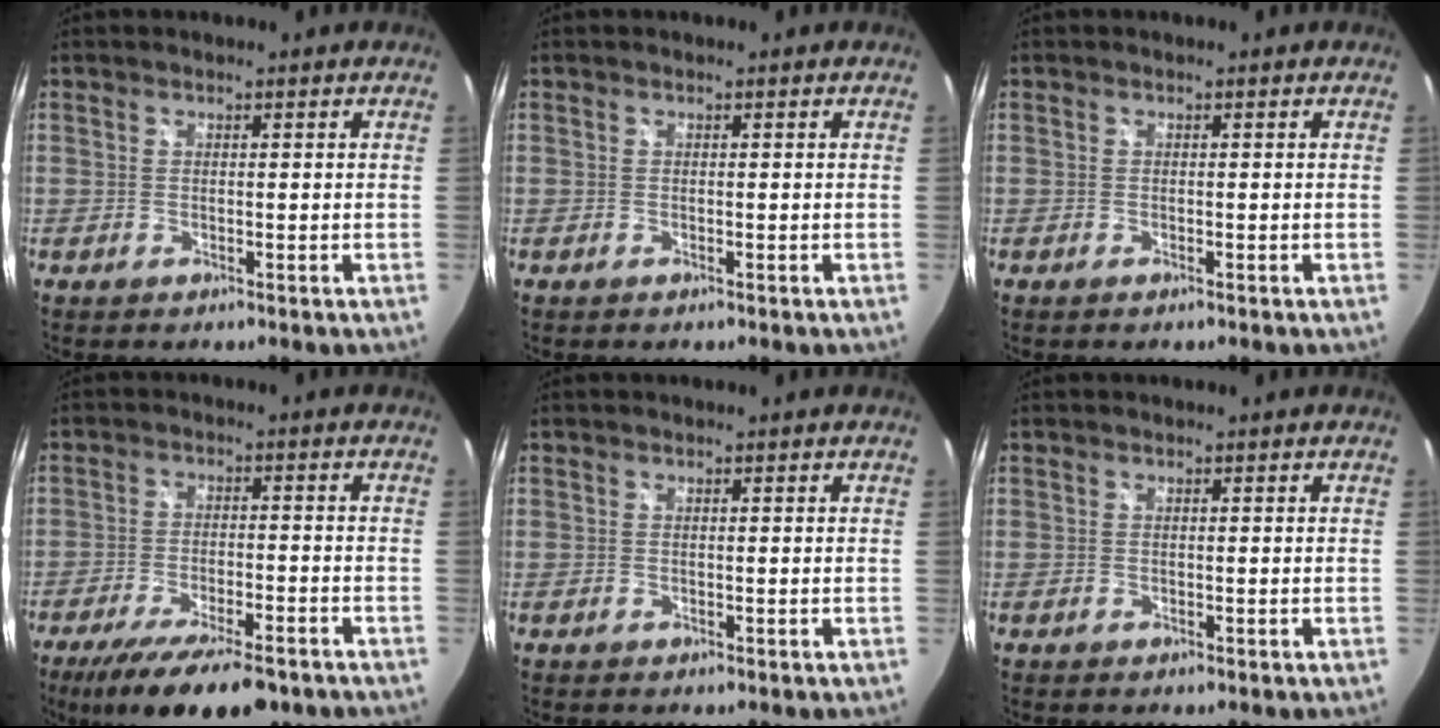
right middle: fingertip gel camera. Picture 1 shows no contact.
{"total": 0.0}
{"total": 0.5, "force": [-0.4, 0.1, 0.3], "torque": [-0.004, -0.001, -0.007]}
{"total": 15.2, "force": [-11.2, 4.3, 9.4], "torque": [-0.184, -0.043, -0.175]}
{"total": 0.0}
{"total": 0.0}